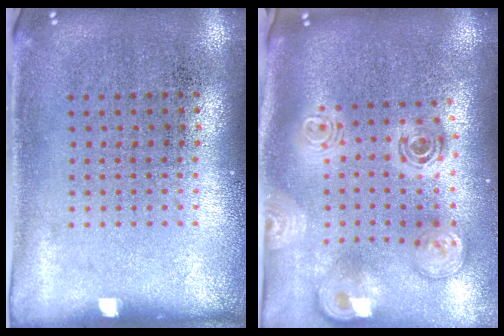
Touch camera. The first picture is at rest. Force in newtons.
{"total": 2.8, "press": 2.1, "slide": 1.9}